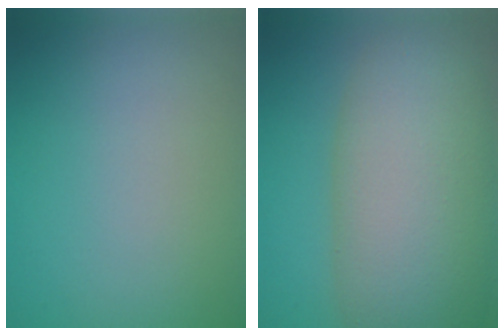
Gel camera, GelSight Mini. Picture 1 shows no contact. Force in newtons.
{"total": 11.9, "press": 11.8, "slide": 0.6}